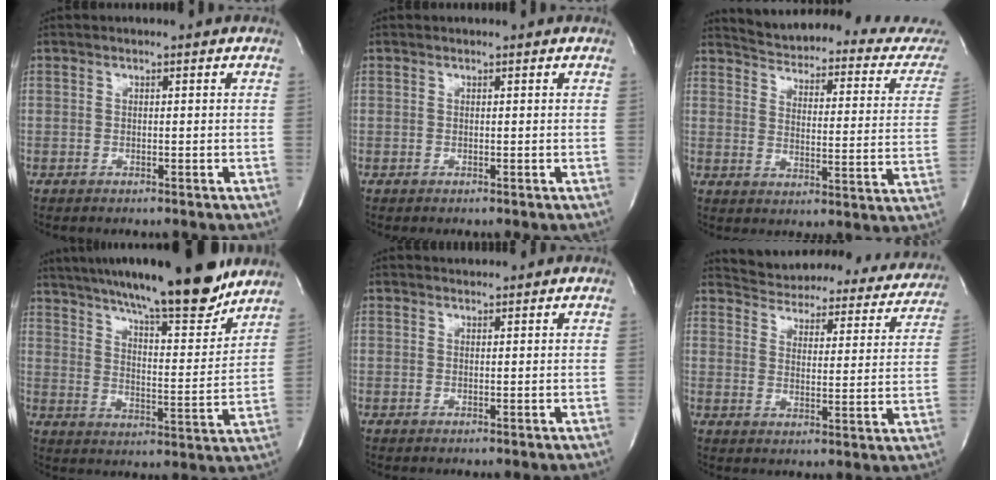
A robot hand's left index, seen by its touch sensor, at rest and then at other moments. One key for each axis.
{"total": 0.0}
{"total": 22.6, "fx": 21.3, "fy": 3.6, "fz": 6.7, "tx": -0.085, "ty": -0.085, "tz": 0.243}
{"total": 19.9, "fx": 16.6, "fy": 2.2, "fz": 10.8, "tx": -0.173, "ty": -0.009, "tz": 0.245}
{"total": 0.7, "fx": 0.6, "fy": 0.0, "fz": -0.3, "tx": -0.007, "ty": 0.001, "tz": 0.013}
{"total": 23.7, "fx": 22.2, "fy": 6.1, "fz": 5.8, "tx": -0.085, "ty": -0.051, "tz": 0.262}